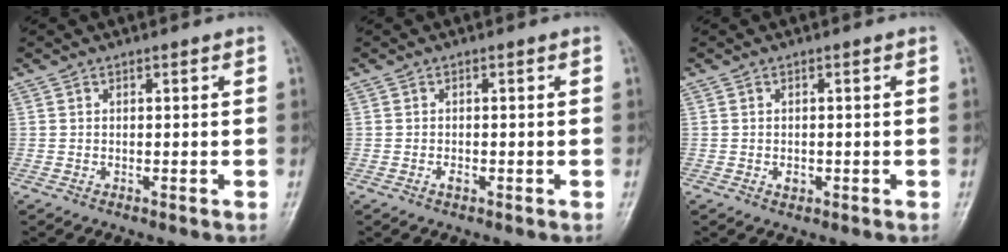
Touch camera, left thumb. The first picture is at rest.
{"total": 1.2, "force": [-0.6, 0.7, 0.8], "torque": [-0.012, 0.003, -0.010]}
{"total": 1.5, "force": [-0.5, 1.1, 0.9], "torque": [-0.007, 0.002, -0.006]}